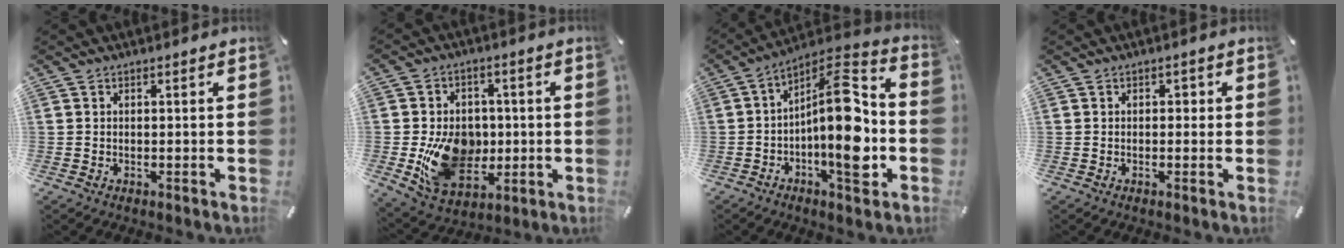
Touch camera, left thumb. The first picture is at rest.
{"total": 15.1, "force": [-1.6, 12.0, 9.1], "torque": [-0.159, 0.002, -0.019]}
{"total": 18.5, "force": [-3.6, 7.3, 16.5], "torque": [-0.255, -0.002, -0.061]}
{"total": 1.2, "force": [-0.1, 1.0, 0.6], "torque": [-0.005, 0.005, -0.006]}